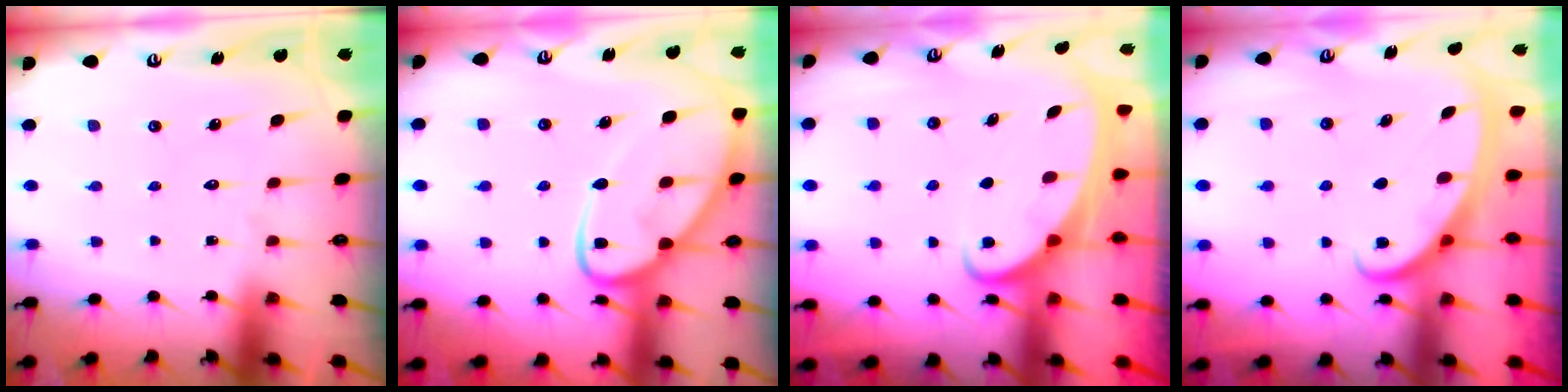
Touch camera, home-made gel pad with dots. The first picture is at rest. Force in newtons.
{"total": 13.6, "press": 13.5, "slide": 1.2}
{"total": 2.8, "press": 2.7, "slide": 0.3}
{"total": 2.6, "press": 2.6, "slide": 0.4}